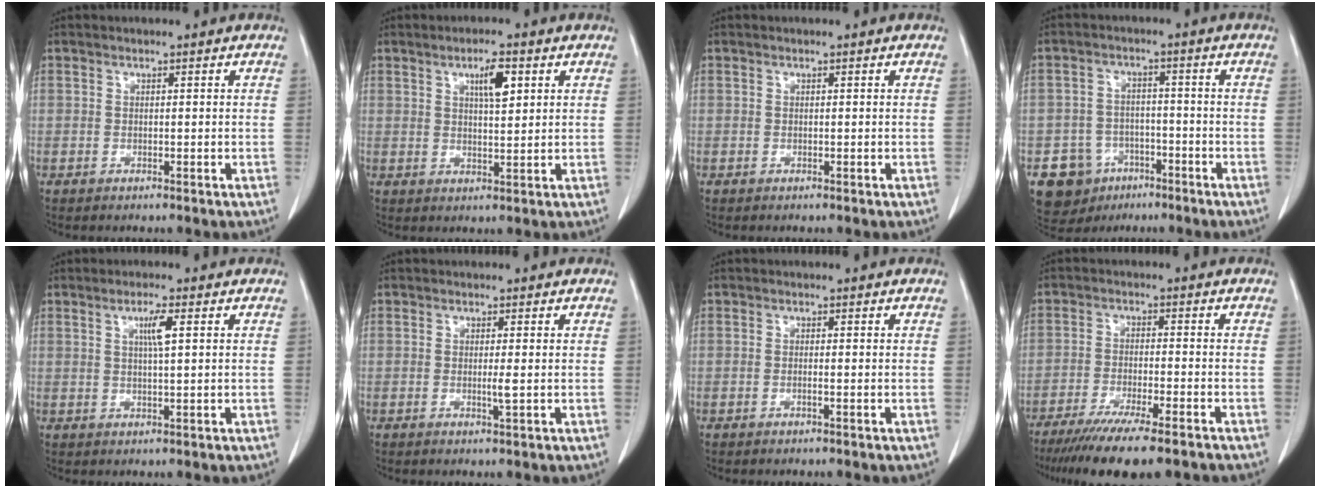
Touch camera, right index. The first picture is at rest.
{"total": 4.7, "force": [2.0, 1.0, 4.1], "torque": [-0.070, 0.000, 0.036]}
{"total": 0.0}
{"total": 8.2, "force": [-4.2, 6.9, 1.4], "torque": [-0.030, 0.011, -0.054]}
{"total": 3.2, "force": [1.1, 0.0, 3.0], "torque": [-0.054, 0.000, 0.018]}
{"total": 1.6, "force": [-0.1, -0.1, 1.6], "torque": [-0.030, -0.004, -0.003]}
{"total": 0.6, "force": [-0.3, 0.0, 0.6], "torque": [-0.013, 0.000, -0.005]}
{"total": 14.4, "force": [-11.5, 1.4, 8.5], "torque": [-0.127, -0.034, -0.178]}